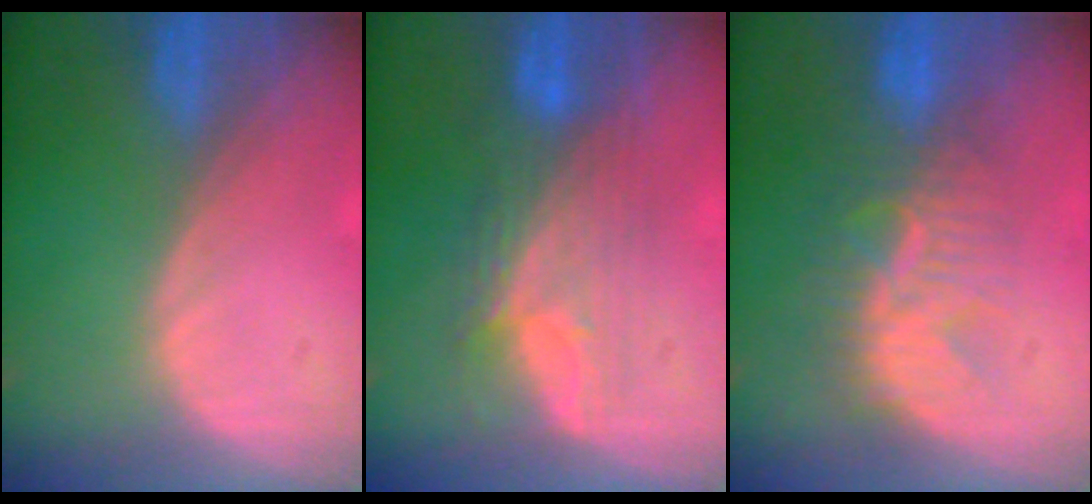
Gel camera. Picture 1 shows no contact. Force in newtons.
{"total": 7.3, "press": 7.1, "slide": 1.5}
{"total": 8.0, "press": 7.8, "slide": 2.1}